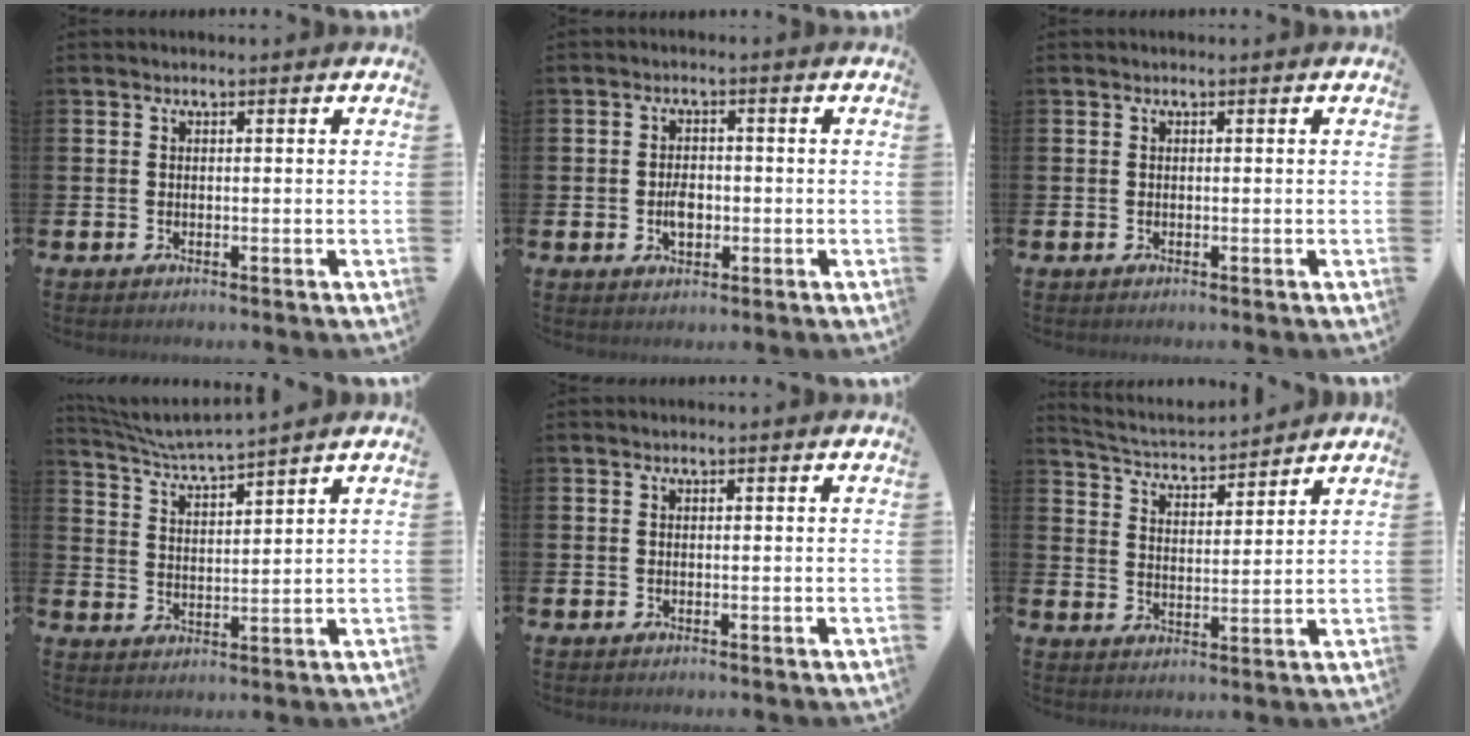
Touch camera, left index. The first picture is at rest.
{"total": 3.3, "force": [-0.6, 2.2, 2.4], "torque": [-0.037, 0.000, -0.012]}
{"total": 0.0}
{"total": 4.9, "force": [4.7, -0.4, 1.0], "torque": [-0.043, -0.032, 0.082]}
{"total": 0.0}
{"total": 4.3, "force": [4.3, 0.7, 0.3], "torque": [-0.028, -0.035, 0.070]}